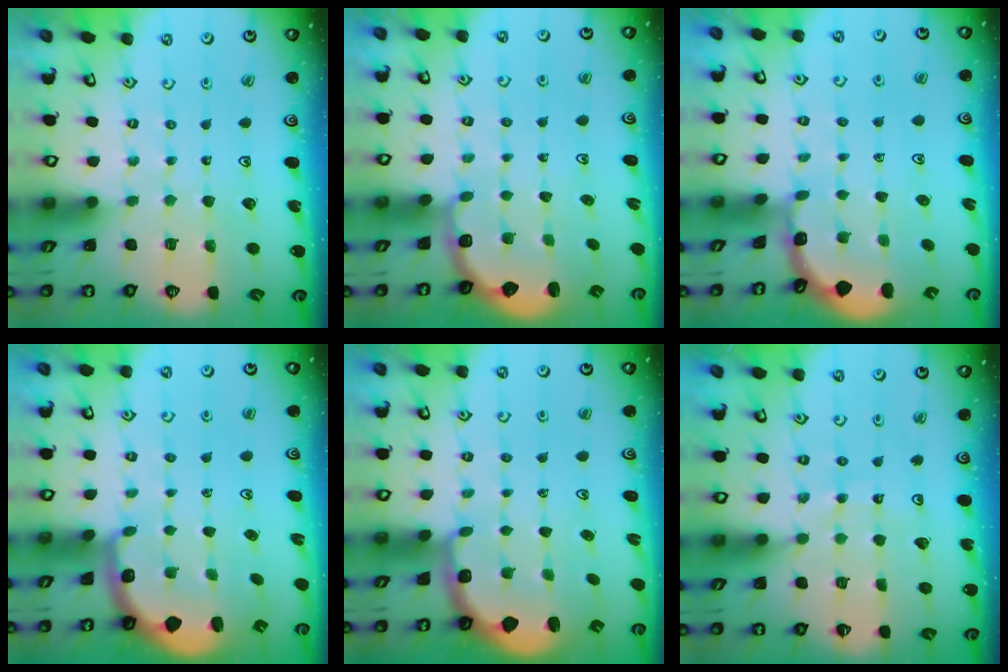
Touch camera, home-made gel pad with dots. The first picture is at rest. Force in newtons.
{"total": 2.7, "press": 2.1, "slide": 1.8}
{"total": 1.5, "press": 1.4, "slide": 0.3}
{"total": 2.4, "press": 1.1, "slide": 2.1}
{"total": 2.2, "press": 1.5, "slide": 1.6}
{"total": 8.6, "press": 8.6, "slide": 1.0}